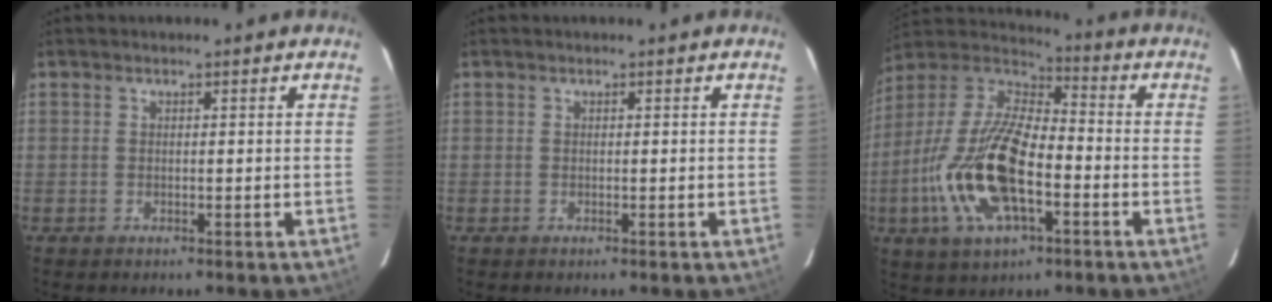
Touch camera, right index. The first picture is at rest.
{"total": 0.0}
{"total": 20.0, "force": [-6.0, 8.4, 17.1], "torque": [-0.362, -0.014, -0.116]}